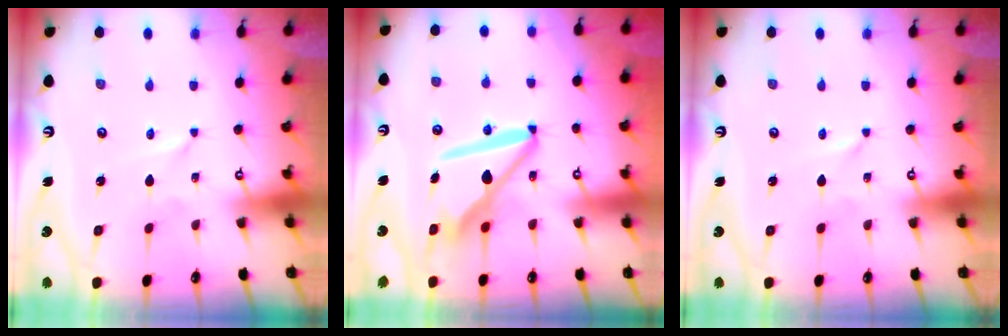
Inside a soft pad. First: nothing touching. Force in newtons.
{"total": 13.2, "press": 13.1, "slide": 1.7}
{"total": 0.0}